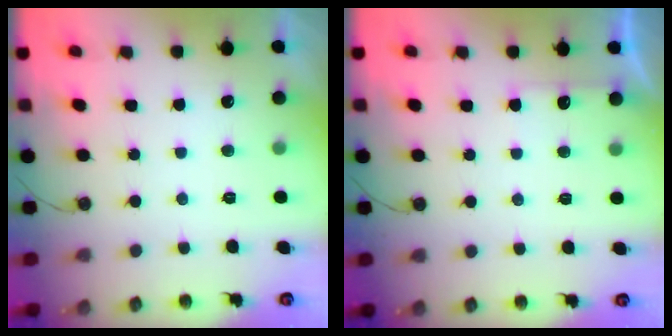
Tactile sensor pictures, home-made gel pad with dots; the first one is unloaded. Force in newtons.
{"total": 5.0, "press": 4.9, "slide": 0.6}